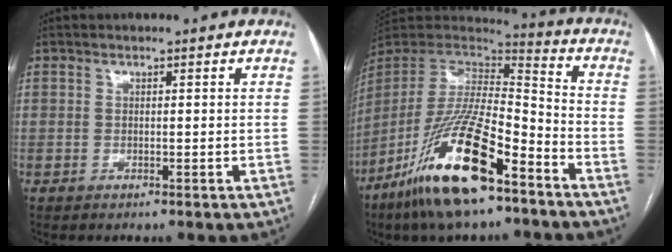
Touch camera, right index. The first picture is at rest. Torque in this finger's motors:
{"motor_torque": [1.05, -1.09, 0.50, 0.04]}